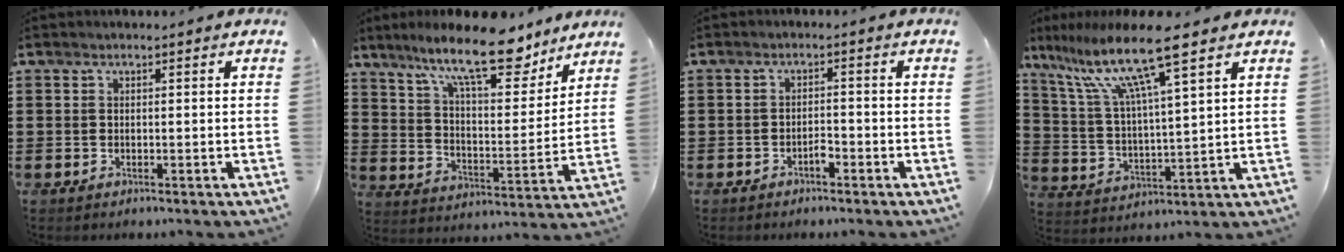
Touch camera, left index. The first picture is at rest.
{"total": 13.8, "force": [10.6, 3.1, 8.4], "torque": [-0.164, -0.050, 0.179]}
{"total": 2.0, "force": [-1.4, 0.6, 1.3], "torque": [-0.029, 0.002, -0.027]}
{"total": 12.8, "force": [8.8, 0.8, 9.4], "torque": [-0.214, -0.036, 0.141]}